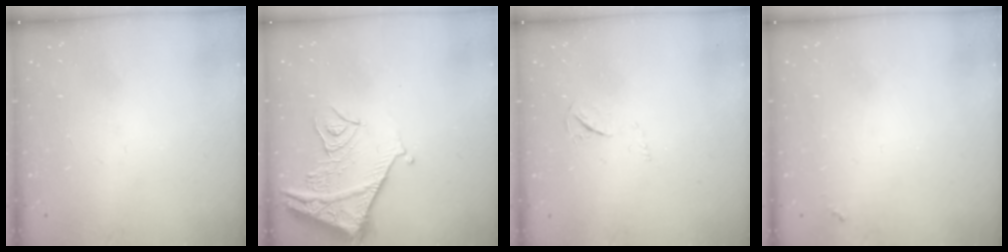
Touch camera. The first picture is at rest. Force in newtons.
{"total": 12.8, "press": 12.7, "slide": 1.6}
{"total": 3.1, "press": 3.1, "slide": 0.5}
{"total": 3.5, "press": 3.5, "slide": 0.3}